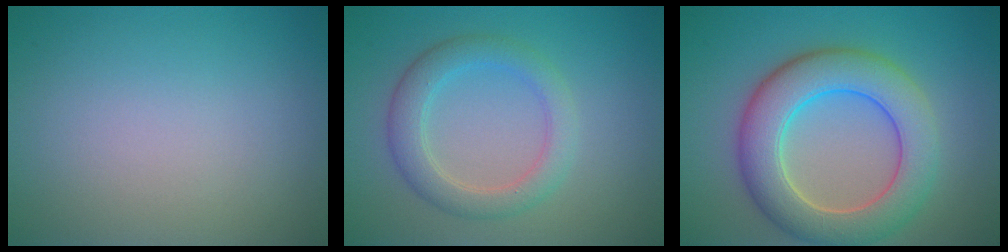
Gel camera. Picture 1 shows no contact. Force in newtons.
{"total": 3.5, "press": 3.5, "slide": 0.2}
{"total": 7.8, "press": 7.8, "slide": 0.2}